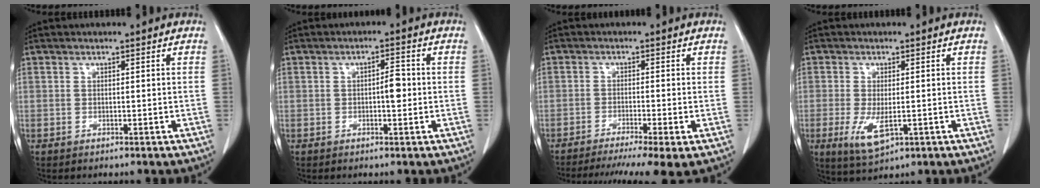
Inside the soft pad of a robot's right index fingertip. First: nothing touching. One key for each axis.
{"total": 2.7, "fx": -0.3, "fy": 0.9, "fz": 2.6, "tx": -0.039, "ty": 0.004, "tz": -0.005}
{"total": 10.0, "fx": -7.5, "fy": 0.0, "fz": 6.7, "tx": -0.097, "ty": -0.016, "tz": -0.115}
{"total": 5.5, "fx": -1.7, "fy": 1.9, "fz": 4.9, "tx": -0.094, "ty": -0.015, "tz": -0.020}